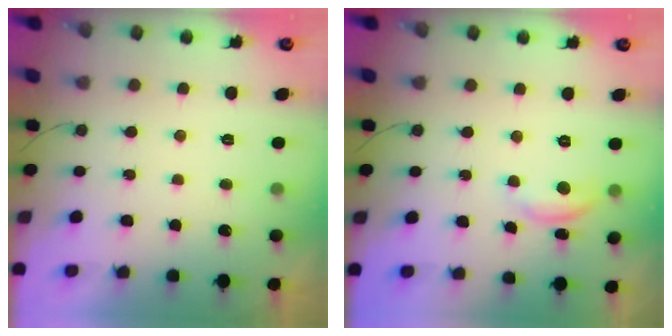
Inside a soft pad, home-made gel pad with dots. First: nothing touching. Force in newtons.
{"total": 6.9, "press": 6.8, "slide": 0.4}